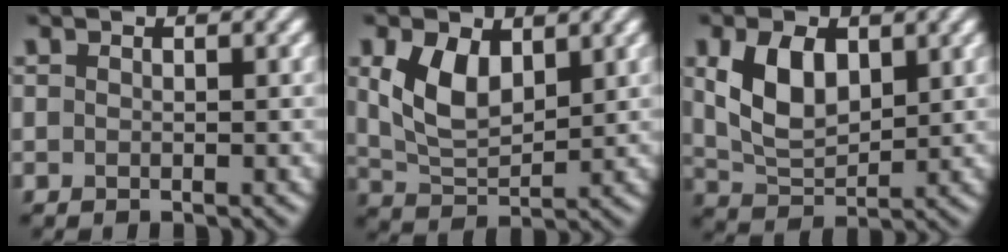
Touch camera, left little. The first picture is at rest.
{"total": 5.2, "force": [1.9, 3.0, 3.8], "torque": [-0.089, -0.003, 0.040]}
{"total": 5.6, "force": [1.7, 3.3, 4.2], "torque": [-0.092, -0.001, 0.035]}